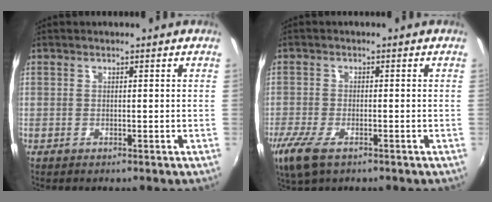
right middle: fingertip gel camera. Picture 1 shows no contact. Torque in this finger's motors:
{"motor_torque": [0.91, -0.60, 0.47, 0.11]}